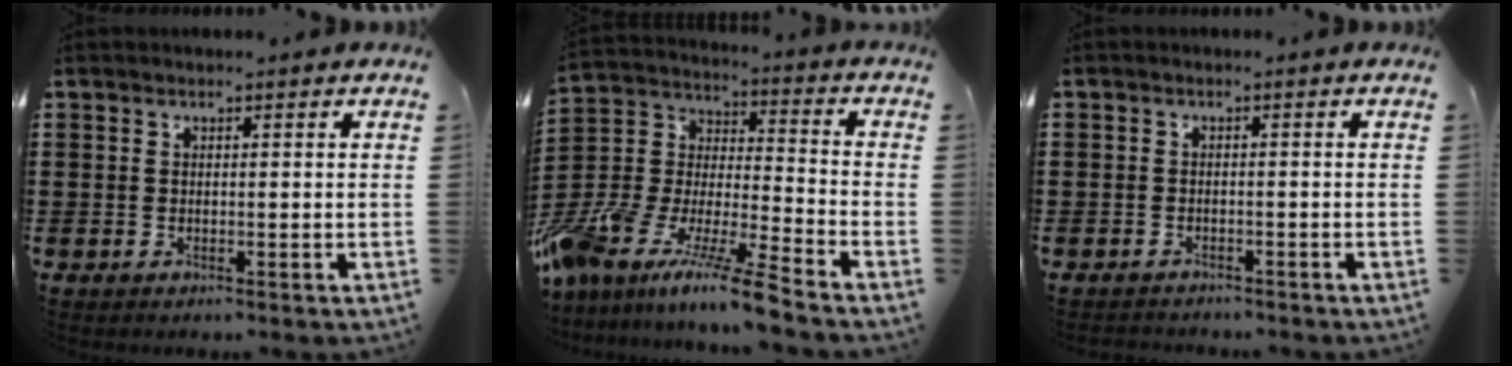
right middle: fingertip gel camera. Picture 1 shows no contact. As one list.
[{"total": 12.8, "force": [-11.2, 0.7, 6.2], "torque": [-0.123, 0.017, -0.222]}, {"total": 1.4, "force": [-1.3, 0.4, -0.2], "torque": [0.000, 0.002, -0.031]}]